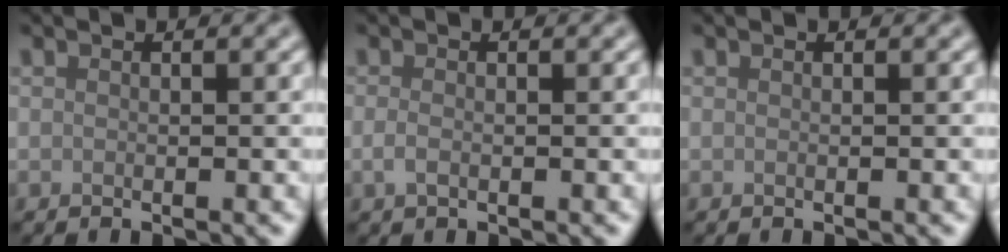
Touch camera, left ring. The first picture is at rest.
{"total": 1.0, "force": [-0.2, 0.5, 0.9], "torque": [-0.022, -0.002, -0.006]}
{"total": 0.0}